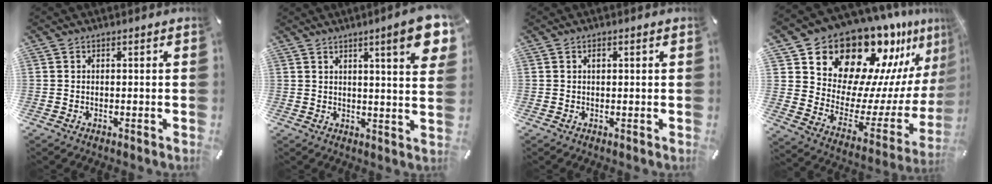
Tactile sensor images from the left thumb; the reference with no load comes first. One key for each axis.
{"total": 10.7, "fx": 5.4, "fy": 1.6, "fz": 9.1, "tx": -0.128, "ty": -0.026, "tz": 0.081}
{"total": 0.9, "fx": 0.3, "fy": 0.5, "fz": 0.7, "tx": -0.007, "ty": -0.001, "tz": 0.004}
{"total": 22.1, "fx": 18.8, "fy": 10.0, "fz": 6.1, "tx": -0.074, "ty": -0.178, "tz": 0.333}